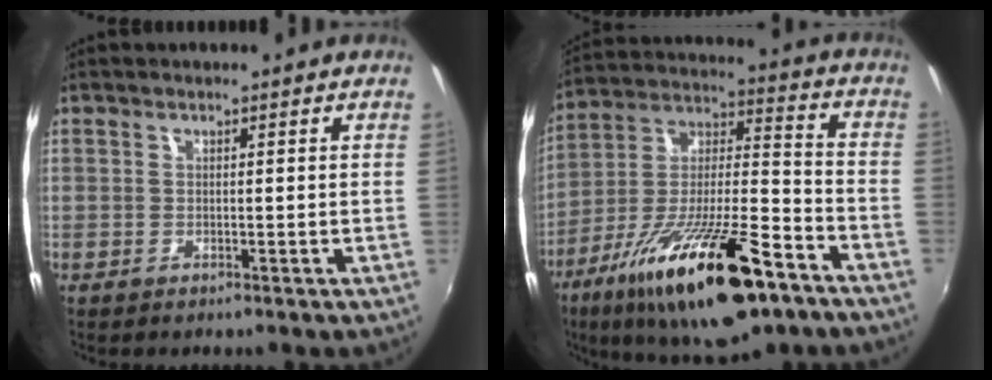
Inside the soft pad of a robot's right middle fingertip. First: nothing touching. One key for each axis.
{"total": 24.8, "fx": -14.3, "fy": 6.9, "fz": 19.1, "tx": -0.336, "ty": -0.034, "tz": -0.237}